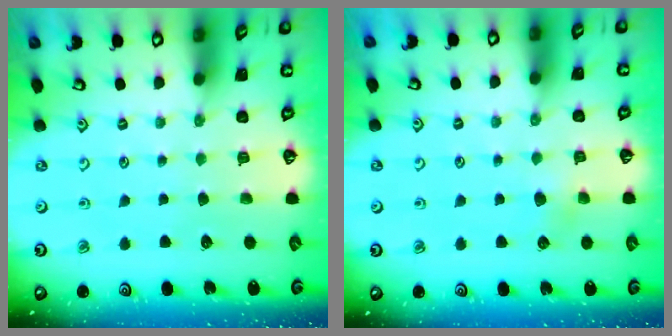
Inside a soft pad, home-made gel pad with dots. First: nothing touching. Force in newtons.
{"total": 3.2, "press": 3.2, "slide": 0.4}